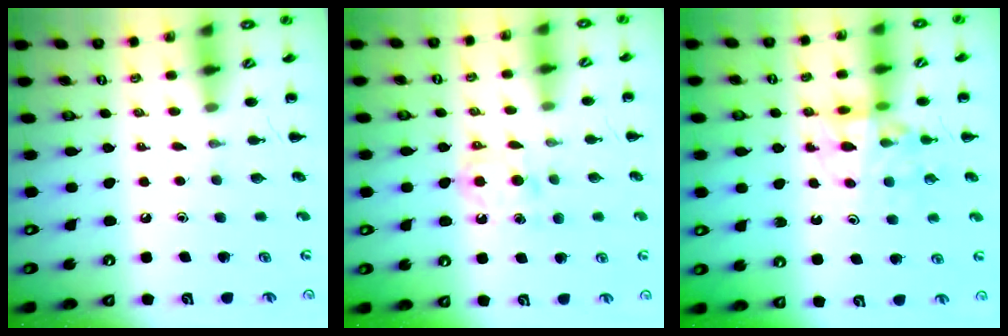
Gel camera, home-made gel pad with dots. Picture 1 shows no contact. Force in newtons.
{"total": 6.9, "press": 6.9, "slide": 0.7}
{"total": 11.4, "press": 11.1, "slide": 2.5}